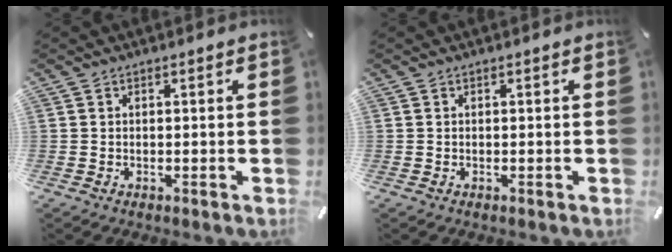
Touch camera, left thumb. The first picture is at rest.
{"total": 0.0}